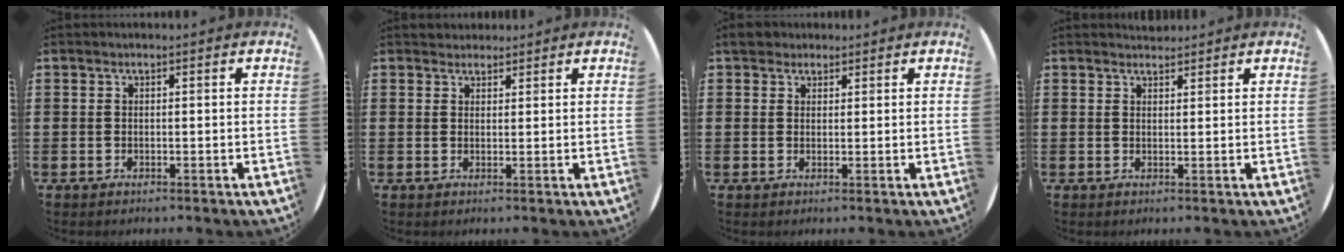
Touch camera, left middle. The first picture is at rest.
{"total": 1.5, "force": [1.4, 0.5, -0.2], "torque": [0.002, 0.004, 0.028]}
{"total": 2.4, "force": [2.1, 1.2, 0.4], "torque": [-0.005, 0.005, 0.039]}
{"total": 1.5, "force": [1.4, 0.2, -0.2], "torque": [0.011, -0.002, 0.026]}